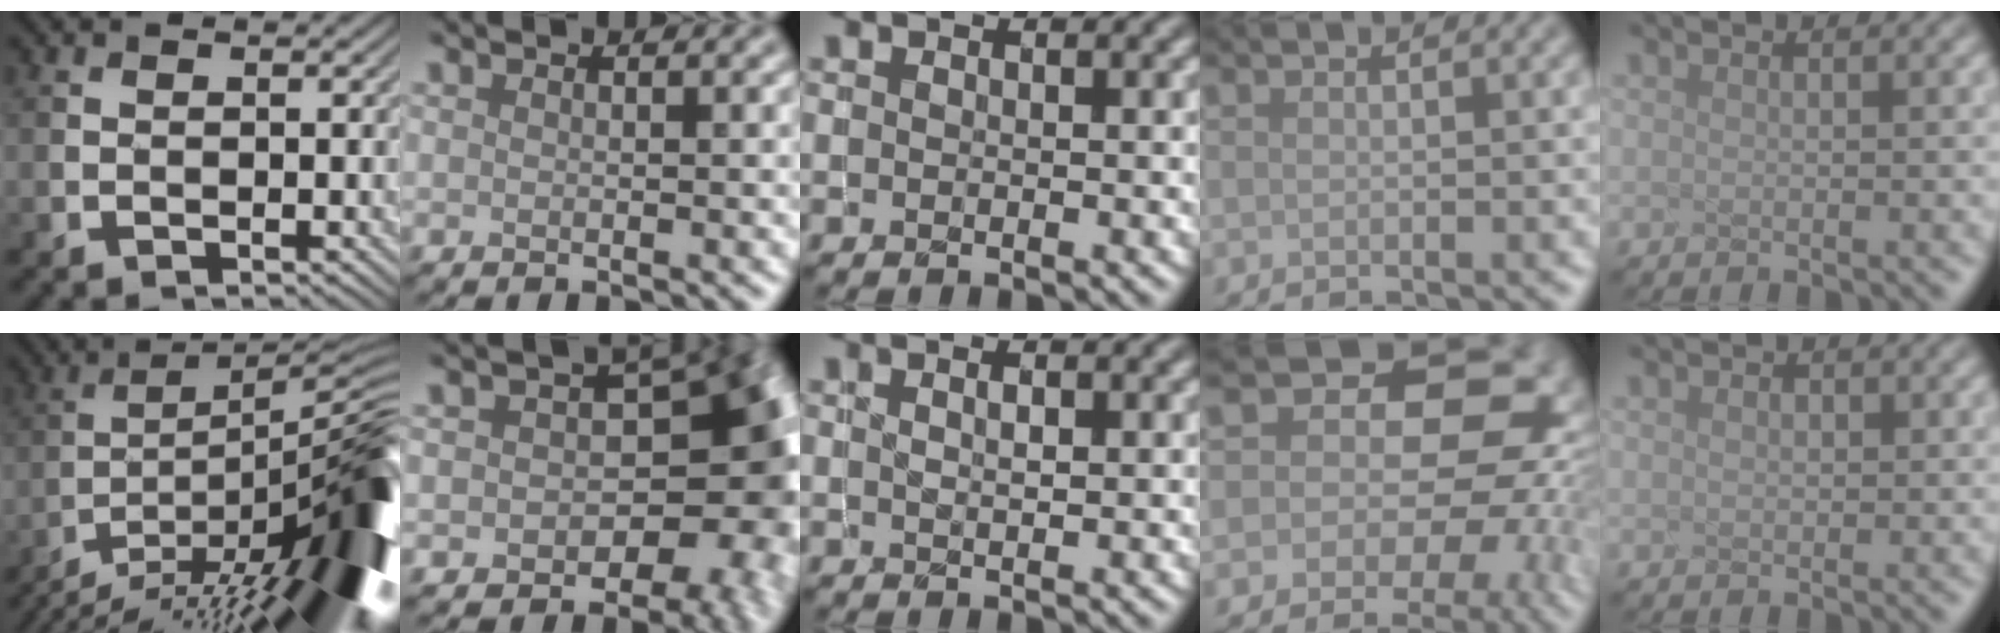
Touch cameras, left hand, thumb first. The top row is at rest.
{"thumb": {"total": 16.7, "force": [-11.5, 2.7, 11.8], "torque": [-0.159, 0.009, -0.191]}, "index": {"total": 13.5, "force": [-2.1, 8.9, 9.9], "torque": [-0.076, -0.017, -0.021]}, "middle": {"total": 0.7, "force": [0.3, 0.3, 0.6], "torque": [-0.010, -0.002, 0.009]}, "ring": {"total": 14.9, "force": [2.7, 10.5, 10.3], "torque": [-0.110, 0.023, 0.024]}, "little": {"total": 1.0, "force": [-0.5, -0.6, -0.6], "torque": [-0.017, -0.009, 0.027]}}